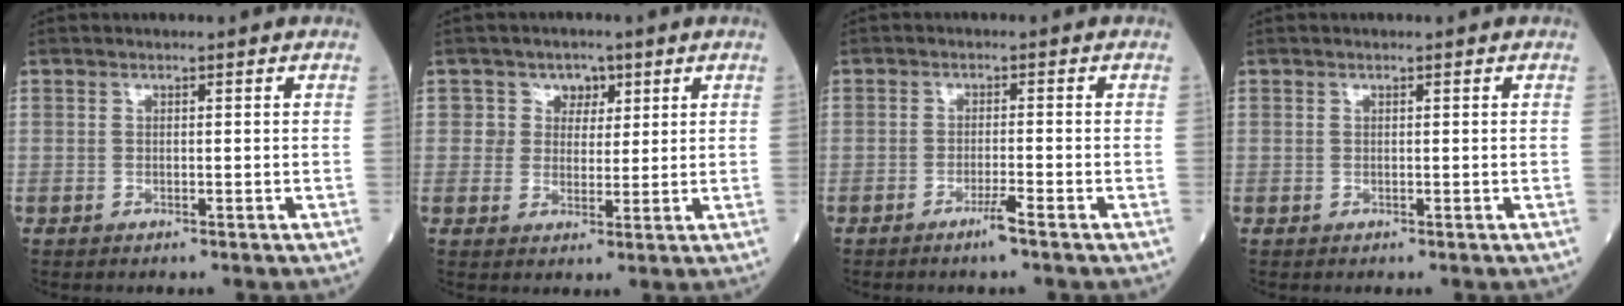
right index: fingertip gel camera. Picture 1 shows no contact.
{"total": 4.0, "force": [1.7, 3.6, 0.3], "torque": [0.013, 0.003, 0.022]}
{"total": 2.6, "force": [-1.7, -0.5, 1.8], "torque": [-0.037, -0.005, -0.034]}
{"total": 0.0}